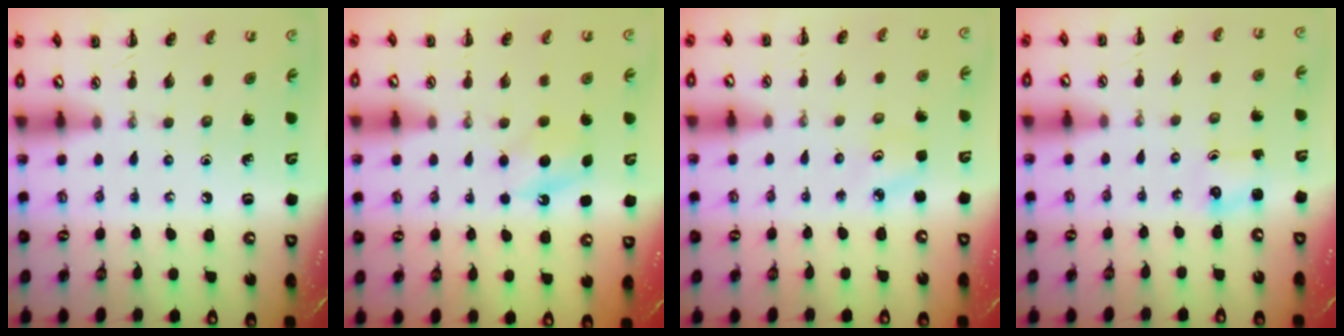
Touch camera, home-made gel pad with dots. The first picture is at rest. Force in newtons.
{"total": 5.2, "press": 5.0, "slide": 1.5}
{"total": 2.5, "press": 2.4, "slide": 0.7}
{"total": 0.9, "press": 0.8, "slide": 0.2}